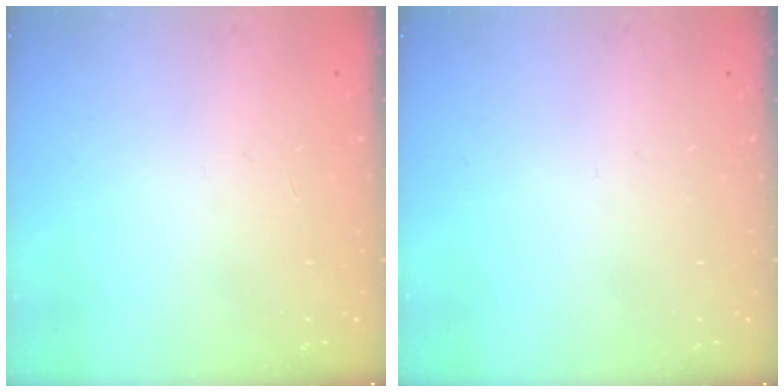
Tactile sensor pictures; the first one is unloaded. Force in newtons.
{"total": 0.0}